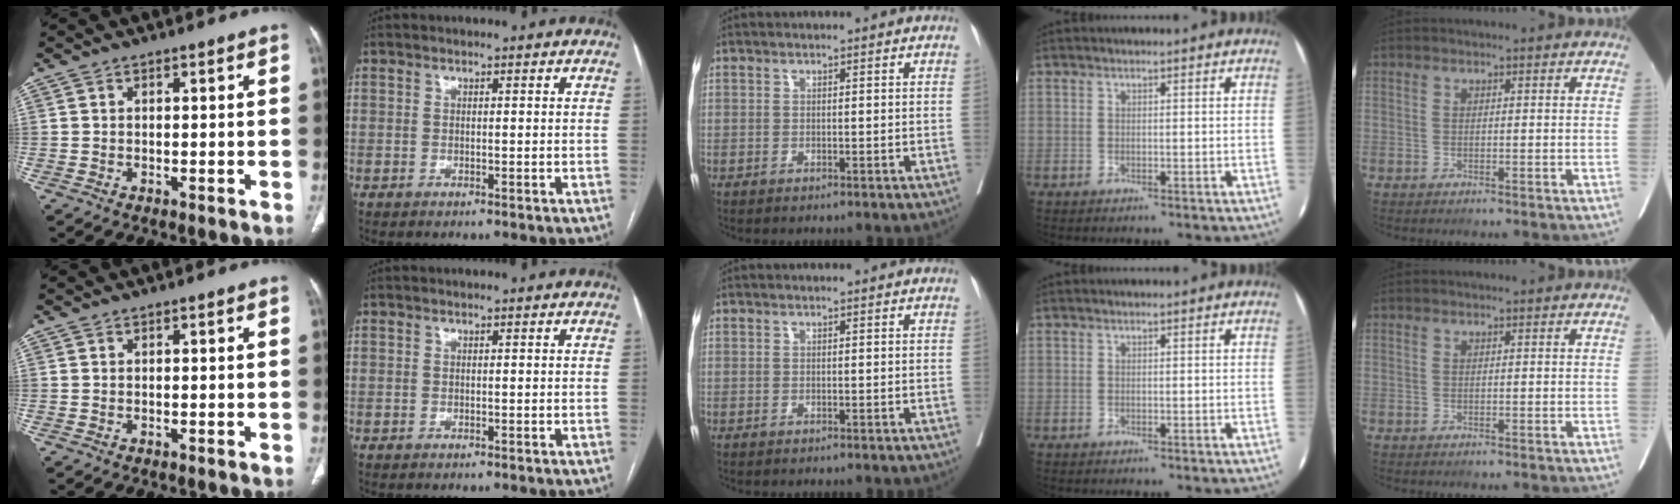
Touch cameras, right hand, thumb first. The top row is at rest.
{}